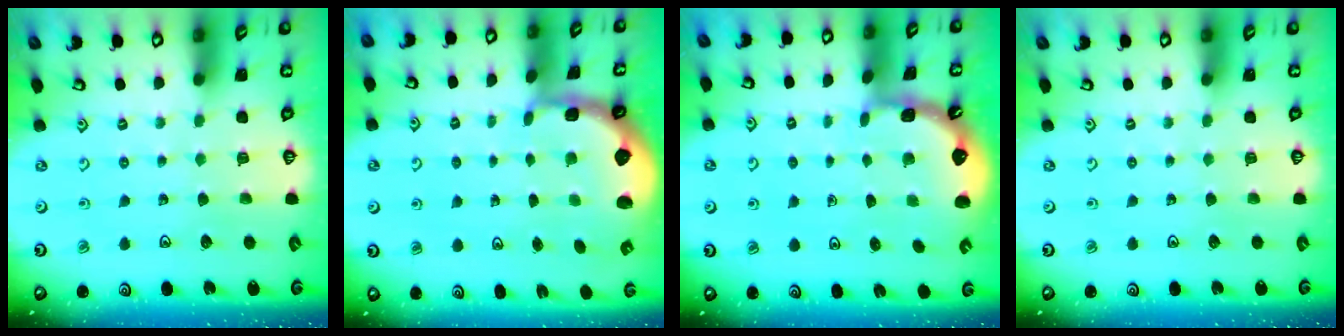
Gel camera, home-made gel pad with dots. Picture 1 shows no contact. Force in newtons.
{"total": 2.4, "press": 1.7, "slide": 1.7}
{"total": 1.2, "press": 1.2, "slide": 0.1}
{"total": 0.0}